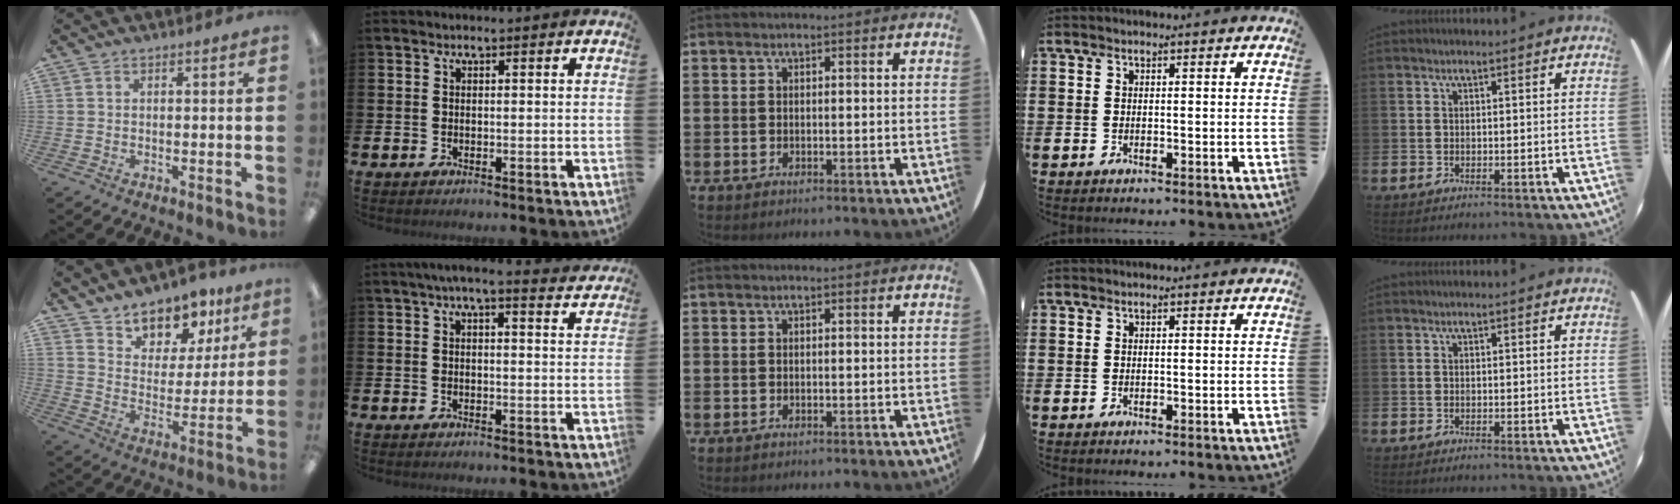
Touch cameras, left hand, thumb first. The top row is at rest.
{"thumb": {"total": 11.9, "force": [9.8, 6.1, 2.7], "torque": [-0.045, -0.076, 0.180]}, "index": {"total": 5.1, "force": [4.5, 0.2, 2.3], "torque": [-0.046, -0.018, 0.077]}}